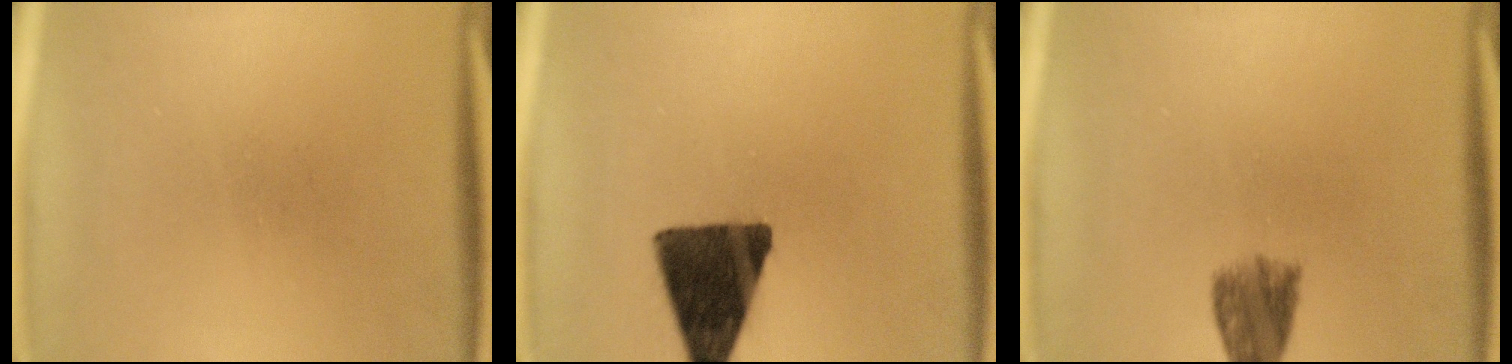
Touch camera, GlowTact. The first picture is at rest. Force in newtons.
{"total": 14.5}
{"total": 5.2}